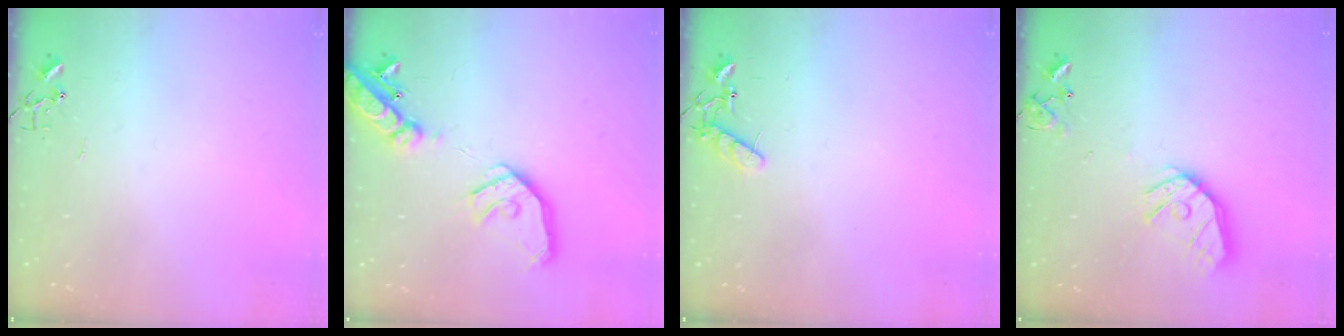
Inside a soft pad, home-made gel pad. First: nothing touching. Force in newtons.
{"total": 18.8, "press": 18.6, "slide": 3.0}
{"total": 8.1, "press": 8.1, "slide": 0.3}
{"total": 14.4, "press": 14.3, "slide": 1.9}